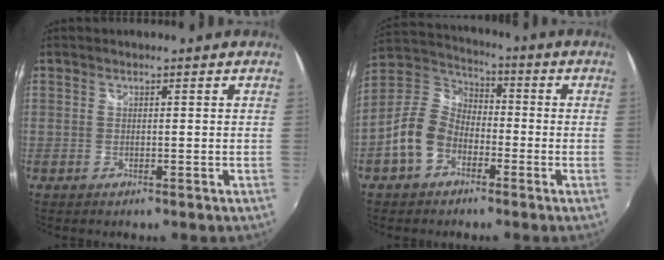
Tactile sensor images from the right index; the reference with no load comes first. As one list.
[{"total": 10.6, "force": [-4.5, 7.7, 5.8], "torque": [-0.133, 0.024, -0.083]}]